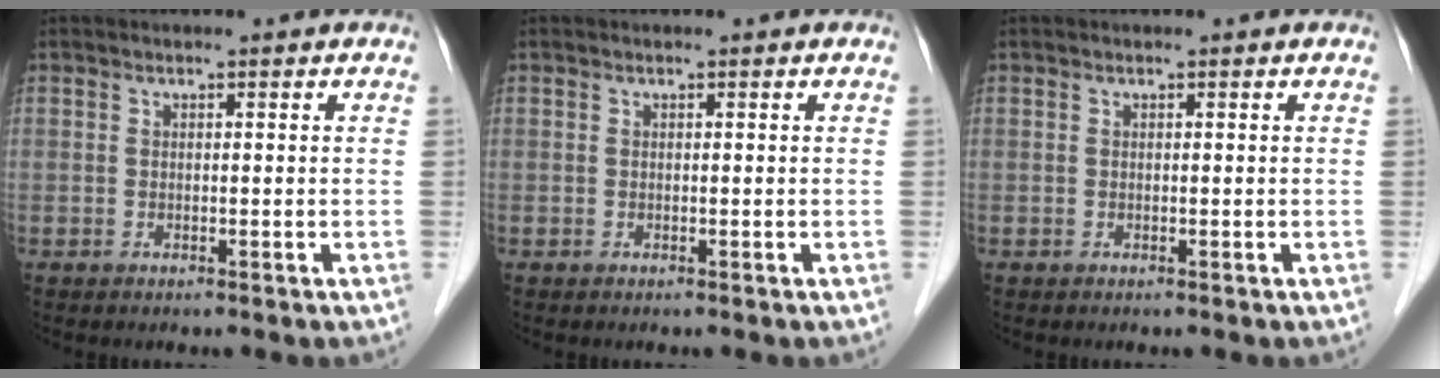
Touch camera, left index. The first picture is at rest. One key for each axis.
{"total": 0.0}
{"total": 0.0}